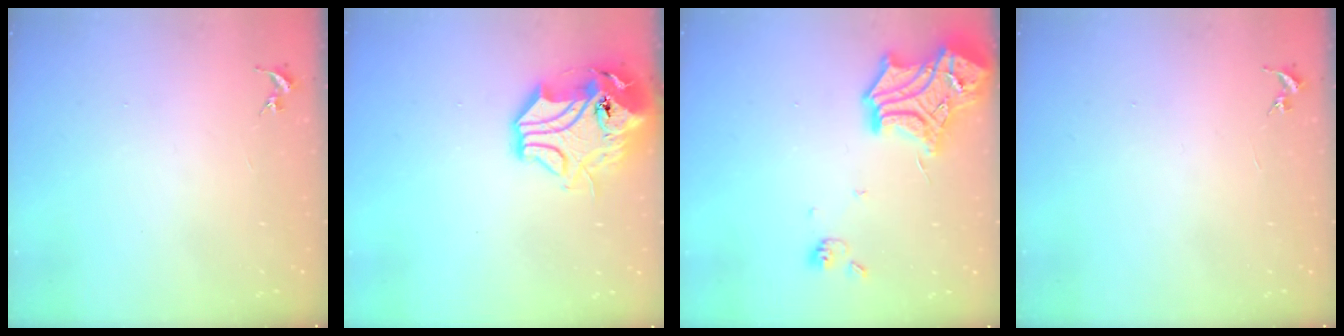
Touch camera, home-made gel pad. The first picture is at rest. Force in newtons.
{"total": 17.8, "press": 17.5, "slide": 2.8}
{"total": 19.1, "press": 19.0, "slide": 1.6}
{"total": 0.0}